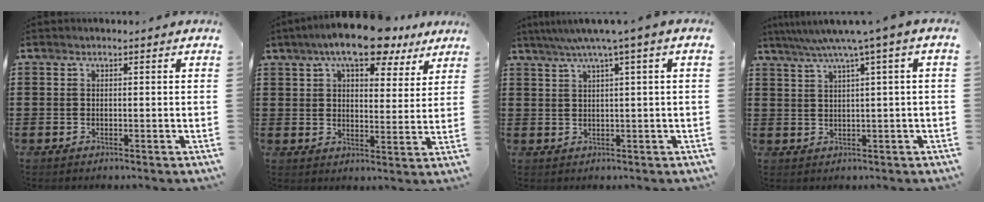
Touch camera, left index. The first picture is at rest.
{"total": 10.3, "force": [7.9, 2.8, 6.0], "torque": [-0.107, -0.021, 0.138]}
{"total": 3.5, "force": [1.5, -0.5, 3.1], "torque": [-0.062, -0.003, 0.023]}
{"total": 4.6, "force": [2.1, -0.8, 4.0], "torque": [-0.081, -0.012, 0.029]}